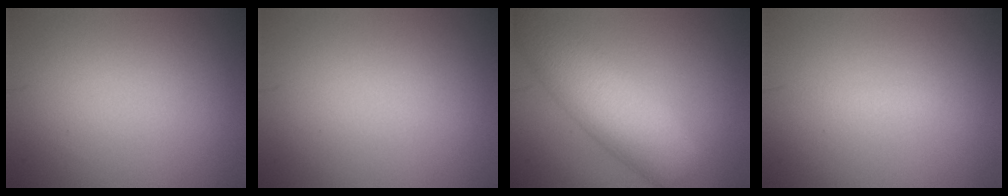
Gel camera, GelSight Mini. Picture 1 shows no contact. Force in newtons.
{"total": 0.0}
{"total": 7.4, "press": 7.4, "slide": 0.1}
{"total": 0.6, "press": 0.6, "slide": 0.1}